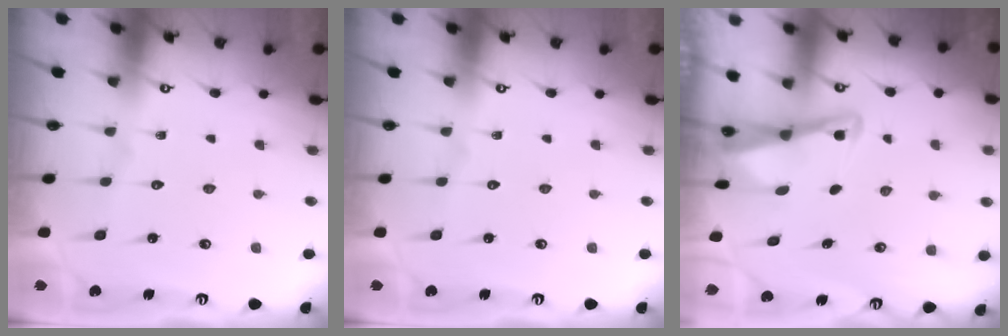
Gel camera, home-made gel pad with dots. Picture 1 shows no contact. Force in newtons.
{"total": 0.0}
{"total": 2.8, "press": 2.8, "slide": 0.4}